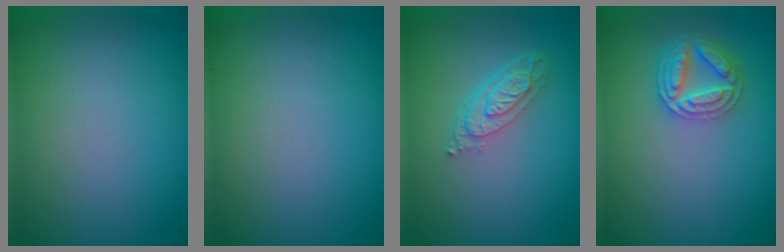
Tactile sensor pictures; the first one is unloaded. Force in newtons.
{"total": 0.0}
{"total": 3.6, "press": 2.7, "slide": 2.4}
{"total": 4.5, "press": 4.0, "slide": 2.1}